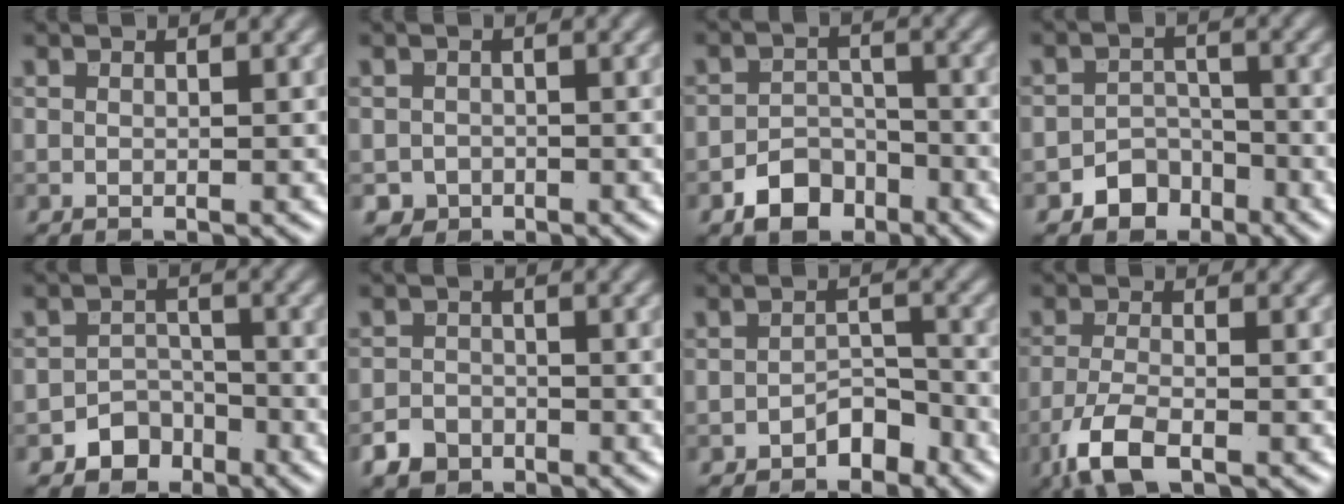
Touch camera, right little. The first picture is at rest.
{"total": 1.4, "force": [-0.7, 1.2, -0.1], "torque": [0.012, -0.002, -0.015]}
{"total": 3.6, "force": [-2.3, 2.4, 1.3], "torque": [-0.011, 0.001, -0.042]}
{"total": 3.0, "force": [-1.9, 2.2, 0.7], "torque": [0.004, 0.003, -0.033]}
{"total": 2.7, "force": [-1.8, 2.0, 0.5], "torque": [0.008, 0.005, -0.031]}
{"total": 2.5, "force": [-1.6, 1.8, 0.6], "torque": [-0.006, -0.001, -0.035]}
{"total": 2.4, "force": [-1.7, 1.3, 1.0], "torque": [-0.012, 0.011, -0.030]}
{"total": 4.2, "force": [-2.6, 1.3, 3.0], "torque": [-0.072, -0.010, -0.059]}